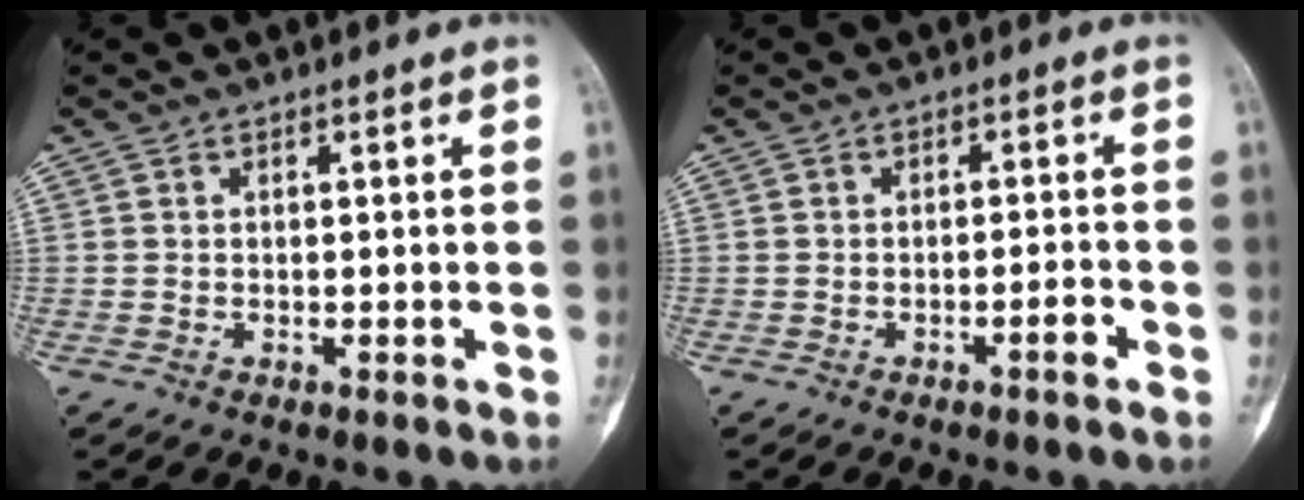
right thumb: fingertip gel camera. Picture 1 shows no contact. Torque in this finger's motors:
{"motor_torque": [-0.57, 0.24, 0.23, 0.09, 0.00]}